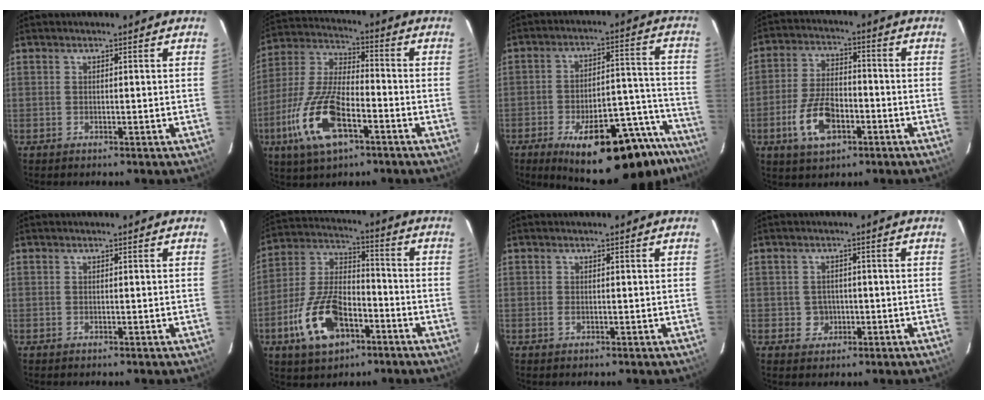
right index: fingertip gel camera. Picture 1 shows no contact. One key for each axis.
{"total": 16.6, "fx": -7.2, "fy": 6.5, "fz": 13.5, "tx": -0.299, "ty": -0.013, "tz": -0.140}
{"total": 25.6, "fx": -18.8, "fy": 8.3, "fz": 15.3, "tx": -0.202, "ty": 0.018, "tz": -0.245}
{"total": 10.8, "fx": -4.4, "fy": 5.7, "fz": 8.0, "tx": -0.168, "ty": 0.003, "tz": -0.074}
{"total": 0.0}
{"total": 15.8, "fx": -7.2, "fy": 8.5, "fz": 11.2, "tx": -0.238, "ty": 0.011, "tz": -0.122}
{"total": 0.6, "fx": -0.1, "fy": 0.4, "fz": 0.4, "tx": -0.009, "ty": 0.000, "tz": -0.001}
{"total": 3.1, "fx": -0.5, "fy": 3.0, "fz": 0.4, "tx": -0.010, "ty": 0.008, "tz": -0.002}